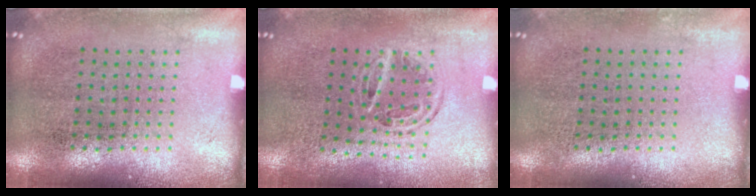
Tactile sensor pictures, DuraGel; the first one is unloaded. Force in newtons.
{"total": 1.1, "press": 1.0, "slide": 0.4}
{"total": 0.0}